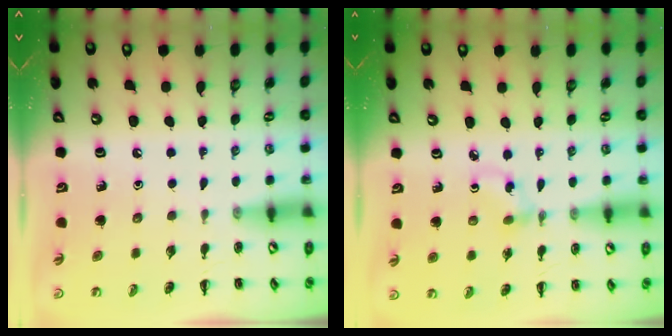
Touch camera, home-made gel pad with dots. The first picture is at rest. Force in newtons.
{"total": 3.1, "press": 2.9, "slide": 1.1}